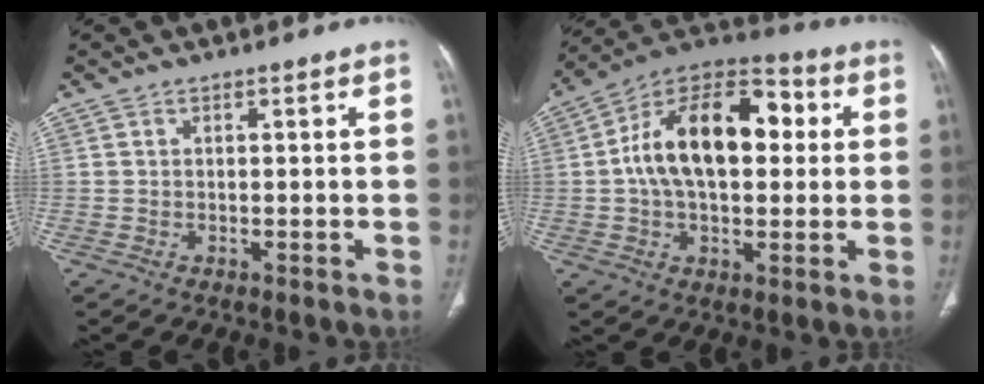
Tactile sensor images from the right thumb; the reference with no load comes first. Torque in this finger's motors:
{"motor_torque": [1.64, 3.37, 1.25, -0.48, 0.20]}